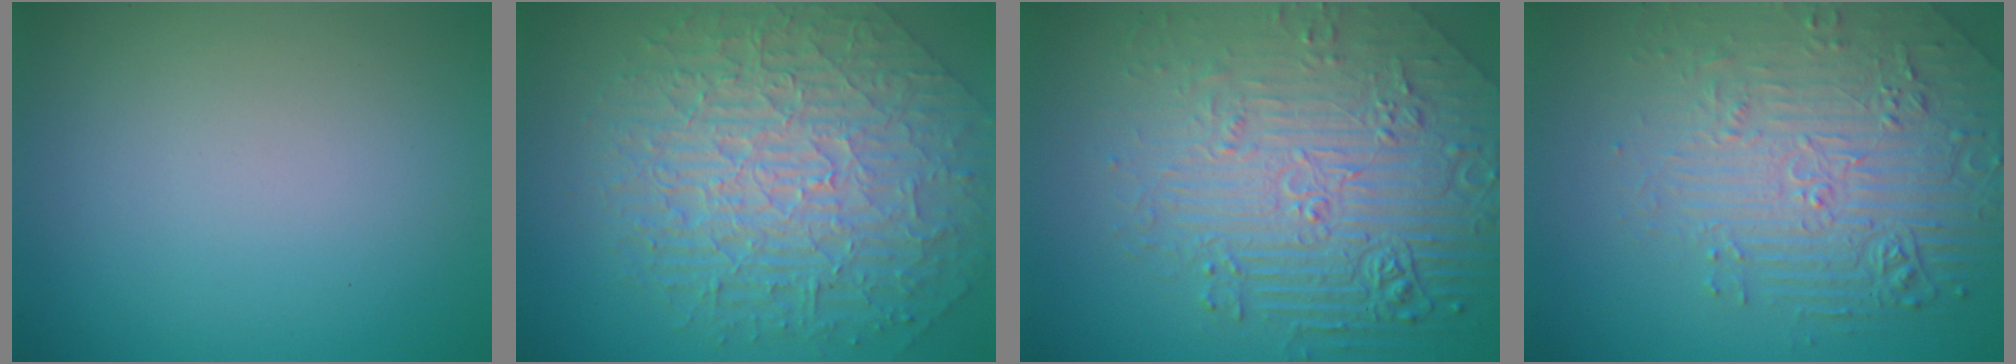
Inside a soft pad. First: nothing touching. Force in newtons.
{"total": 9.9, "press": 6.6, "slide": 7.3}
{"total": 9.0, "press": 6.2, "slide": 6.5}
{"total": 4.9, "press": 4.5, "slide": 2.0}